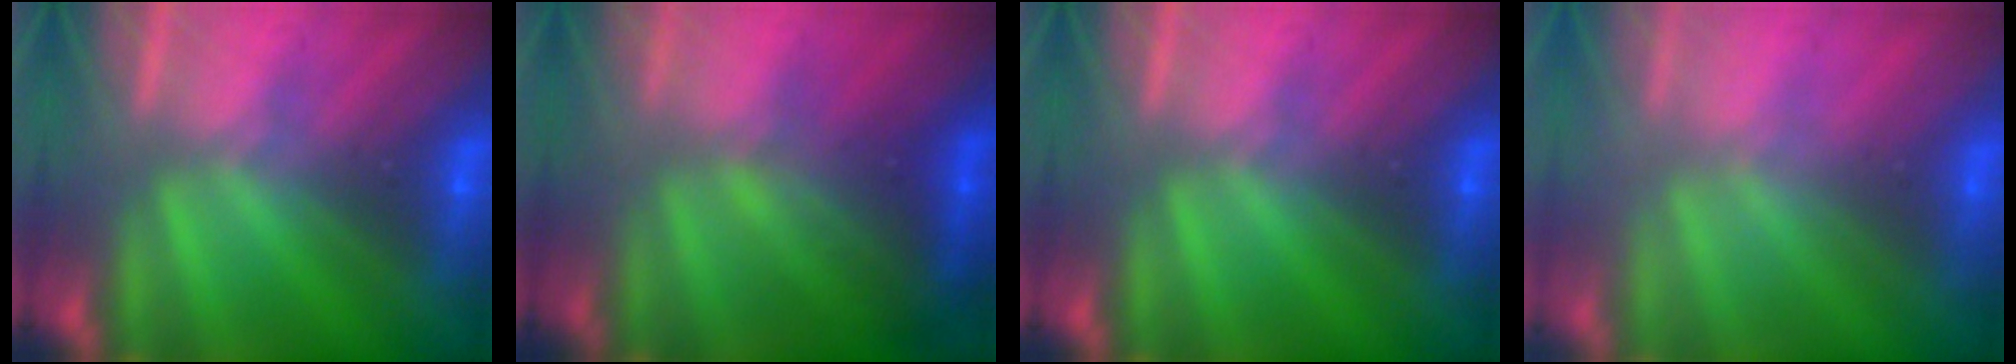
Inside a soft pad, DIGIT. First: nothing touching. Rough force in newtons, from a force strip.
{"total": 2.3}
{"total": 0.0}
{"total": 2.7}